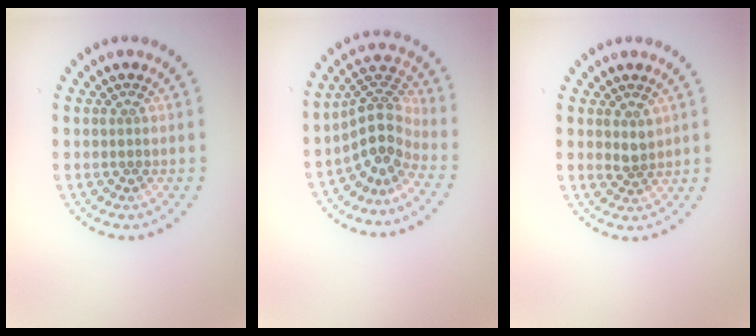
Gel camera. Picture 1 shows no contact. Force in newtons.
{"total": 3.8, "press": 2.7, "slide": 2.7}
{"total": 1.4, "press": 1.2, "slide": 0.8}